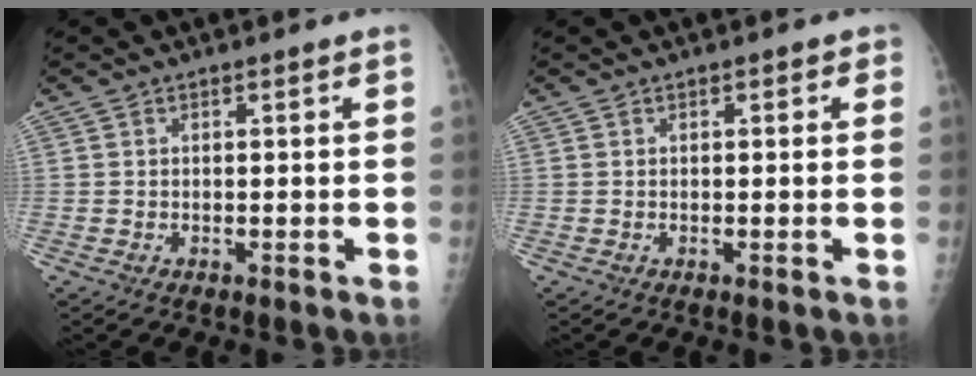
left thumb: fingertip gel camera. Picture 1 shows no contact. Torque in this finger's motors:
{"motor_torque": [-0.13, 0.00, -0.12, -0.05, 0.03]}